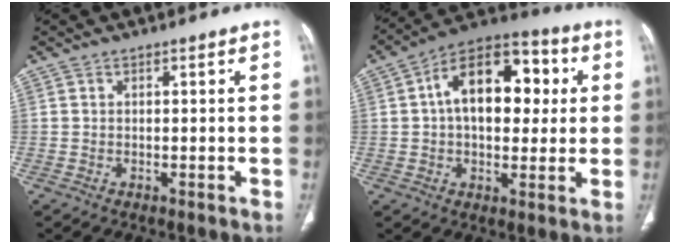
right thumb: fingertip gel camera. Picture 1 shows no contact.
{"total": 18.1, "force": [3.0, 10.9, 14.1], "torque": [-0.180, 0.026, 0.038]}